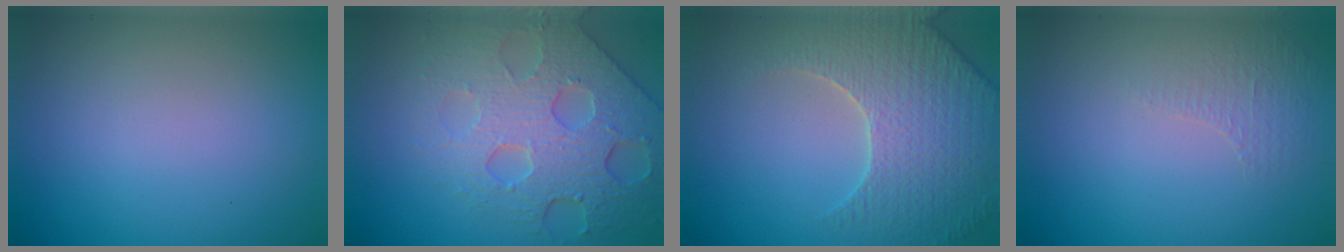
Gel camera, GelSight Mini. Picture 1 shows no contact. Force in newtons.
{"total": 6.8, "press": 5.4, "slide": 4.2}
{"total": 5.4, "press": 5.1, "slide": 1.7}
{"total": 0.9, "press": 0.5, "slide": 0.8}